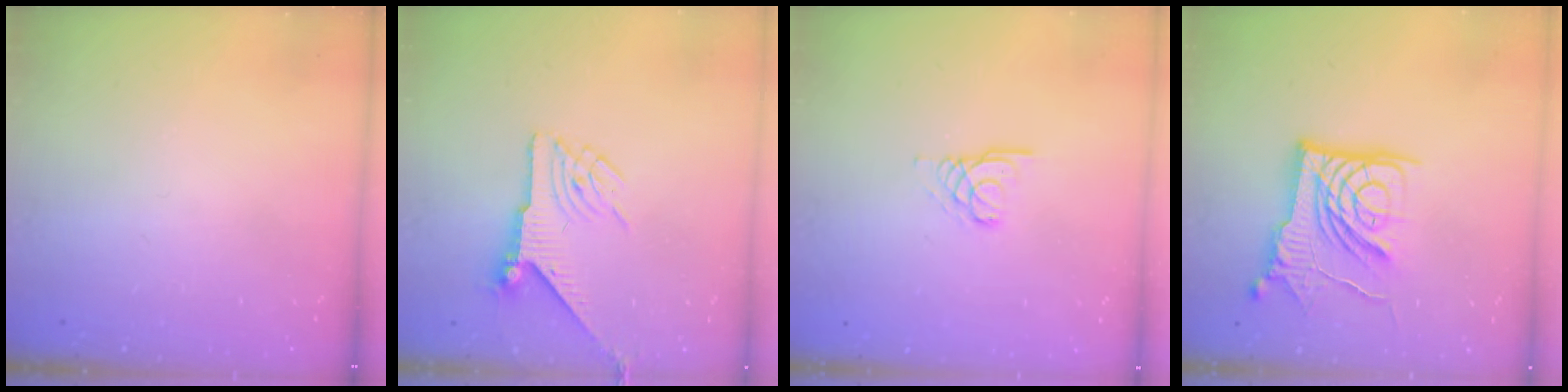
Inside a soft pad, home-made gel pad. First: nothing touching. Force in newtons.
{"total": 6.7, "press": 6.7, "slide": 0.1}
{"total": 3.1, "press": 3.1, "slide": 0.2}
{"total": 14.2, "press": 14.1, "slide": 1.1}